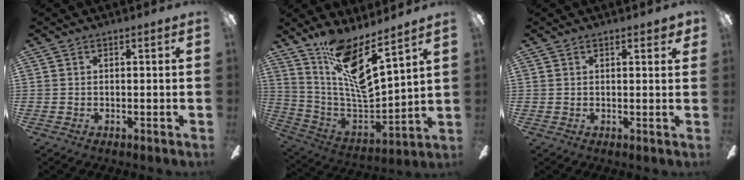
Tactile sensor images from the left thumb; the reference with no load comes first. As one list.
[{"total": 15.0, "force": [10.2, 3.7, 10.4], "torque": [-0.208, -0.082, 0.174]}, {"total": 2.4, "force": [1.5, 0.6, 1.7], "torque": [-0.021, -0.004, 0.022]}]